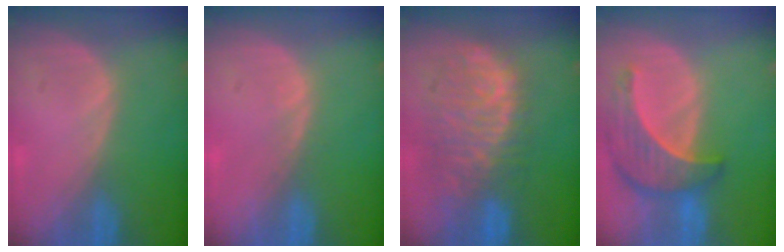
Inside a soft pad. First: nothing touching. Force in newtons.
{"total": 0.5, "press": 0.5, "slide": 0.1}
{"total": 10.9, "press": 9.4, "slide": 5.5}
{"total": 8.4, "press": 7.8, "slide": 3.3}